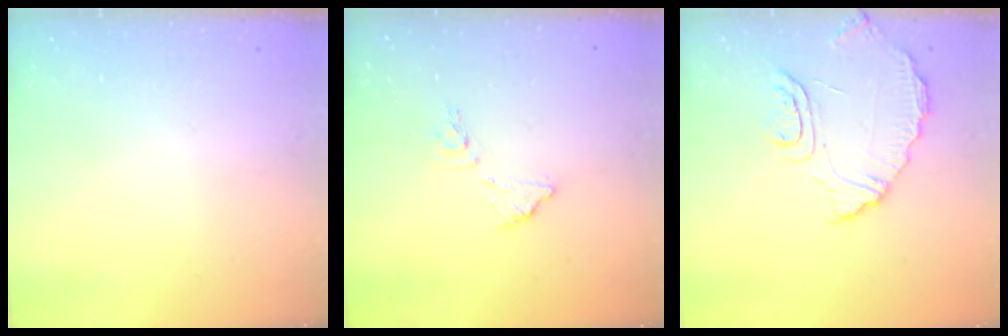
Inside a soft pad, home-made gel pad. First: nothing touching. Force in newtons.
{"total": 8.5, "press": 8.5, "slide": 0.3}
{"total": 8.7, "press": 8.6, "slide": 1.2}